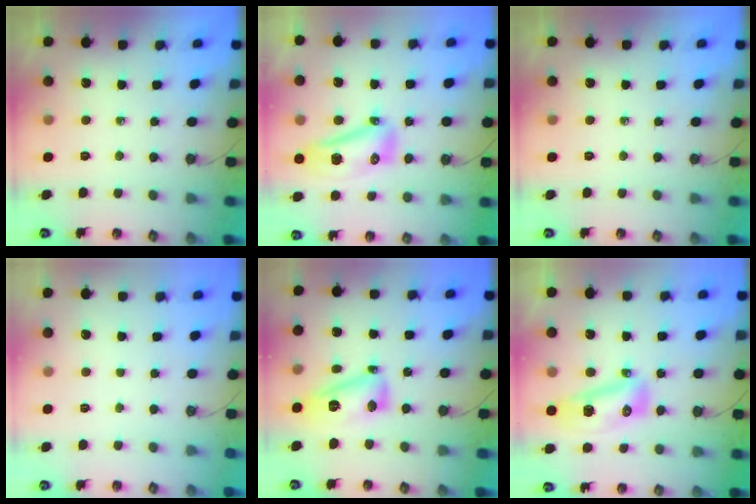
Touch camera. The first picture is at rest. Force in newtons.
{"total": 12.6, "press": 12.5, "slide": 1.5}
{"total": 0.0}
{"total": 1.2, "press": 1.2, "slide": 0.0}
{"total": 14.7, "press": 14.7, "slide": 1.2}
{"total": 11.3, "press": 11.2, "slide": 1.3}